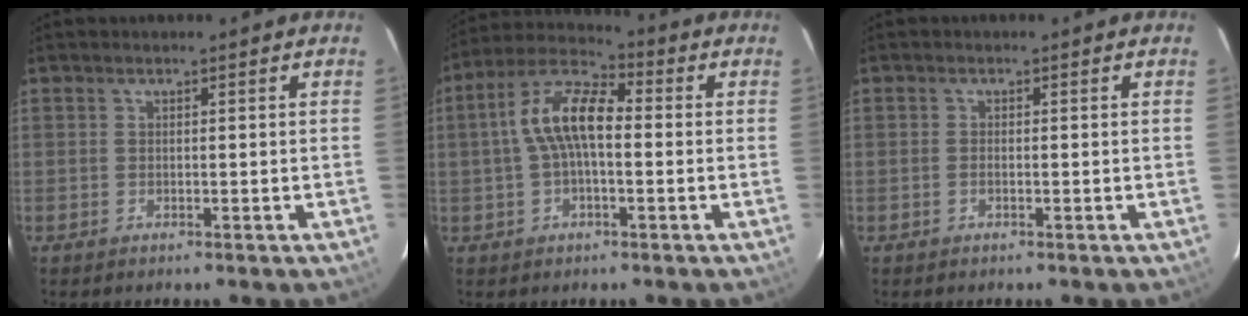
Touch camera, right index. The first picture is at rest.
{"total": 10.6, "force": [0.0, 4.5, 9.6], "torque": [-0.193, 0.026, -0.007]}
{"total": 0.9, "force": [-0.3, 0.4, 0.7], "torque": [-0.017, 0.001, -0.007]}